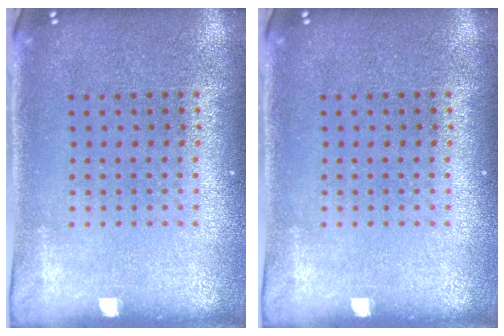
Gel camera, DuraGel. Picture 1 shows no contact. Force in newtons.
{"total": 0.0}